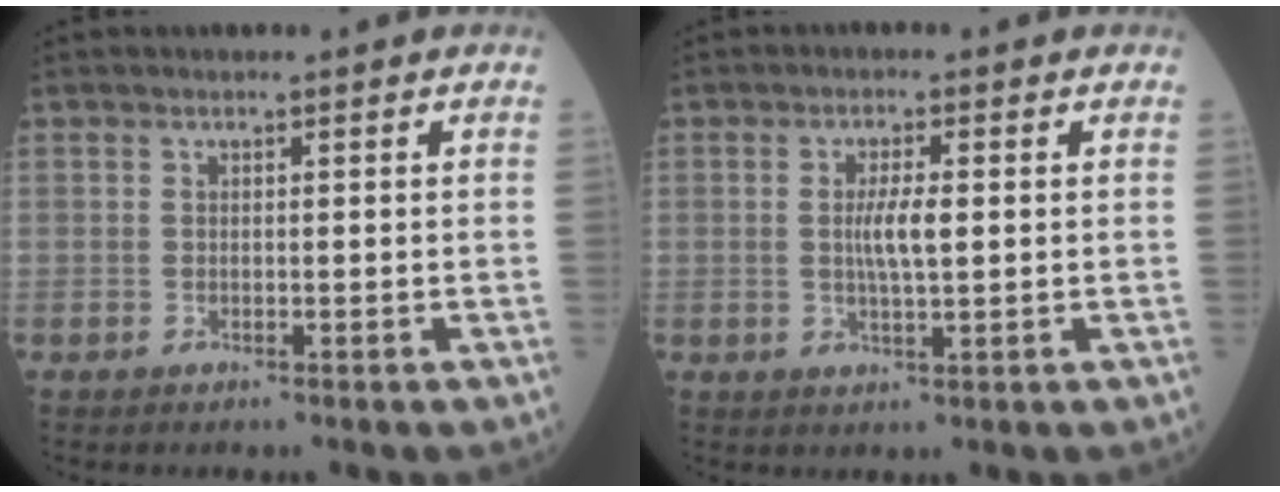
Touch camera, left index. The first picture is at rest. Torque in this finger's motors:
{"motor_torque": [0.74, 0.08, 0.11, 0.05]}